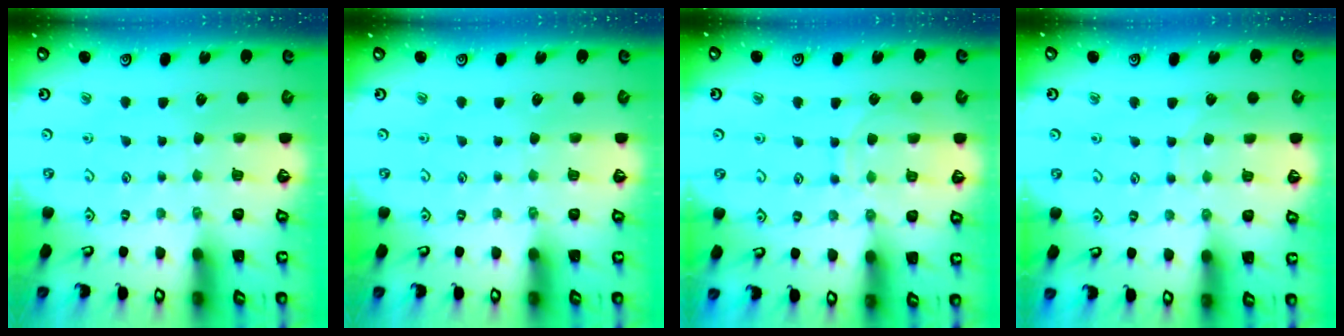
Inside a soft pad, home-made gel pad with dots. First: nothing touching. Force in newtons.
{"total": 0.0}
{"total": 9.0, "press": 9.0, "slide": 0.7}
{"total": 3.9, "press": 3.9, "slide": 0.3}